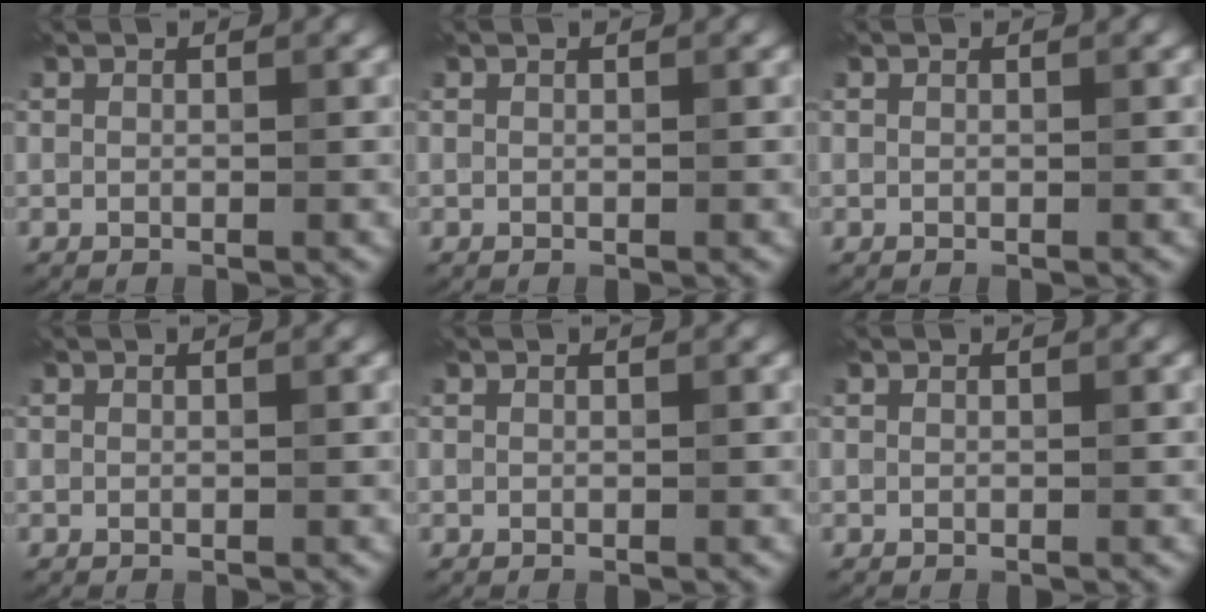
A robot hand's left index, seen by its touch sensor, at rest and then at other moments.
{"total": 0.0}
{"total": 0.0}
{"total": 0.0}
{"total": 0.0}
{"total": 0.0}